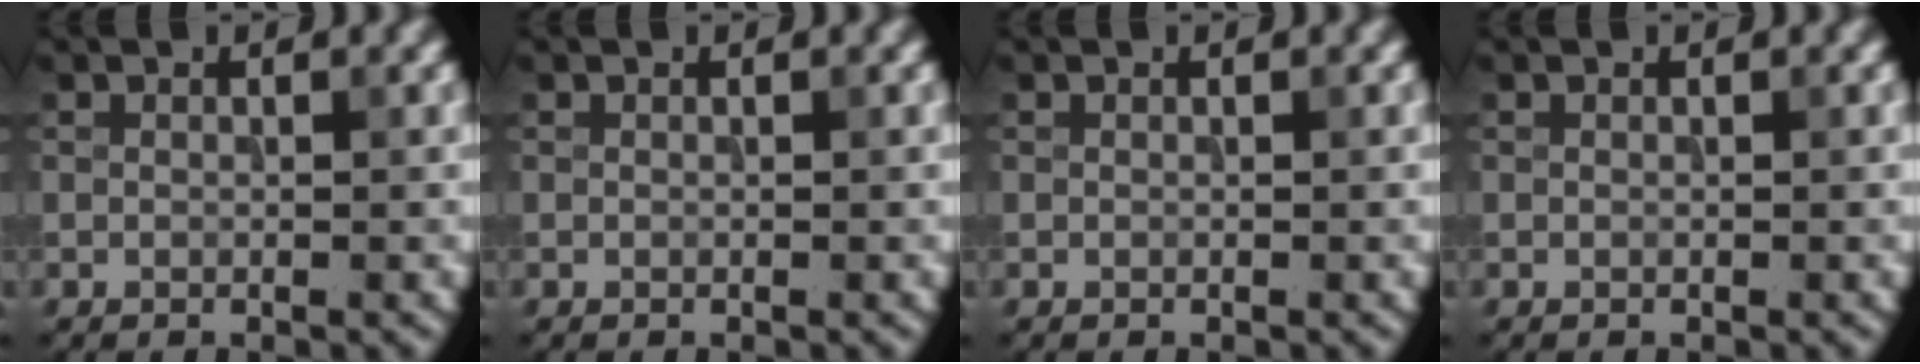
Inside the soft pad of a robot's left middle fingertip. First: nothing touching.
{"total": 0.0}
{"total": 0.0}
{"total": 0.0}